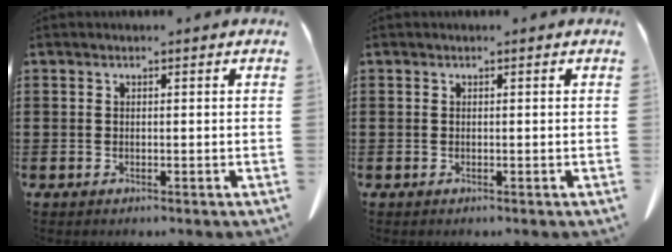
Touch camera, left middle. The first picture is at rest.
{"total": 0.0}